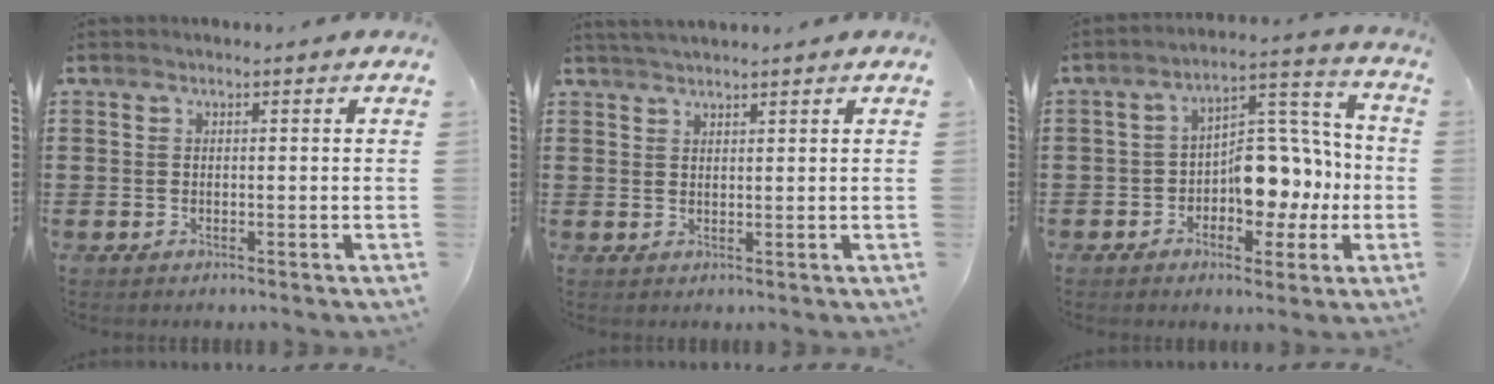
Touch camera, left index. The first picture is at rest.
{"total": 1.8, "force": [1.8, 0.0, 0.4], "torque": [-0.012, 0.003, 0.035]}
{"total": 9.7, "force": [-1.2, 6.6, 6.9], "torque": [-0.099, 0.003, -0.023]}